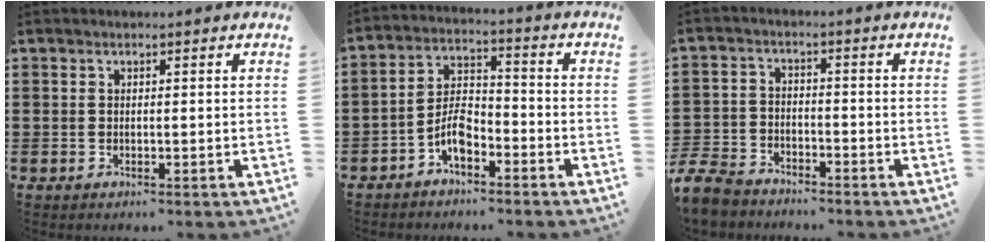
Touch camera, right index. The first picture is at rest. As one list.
[{"total": 5.6, "force": [-3.3, 2.5, 3.8], "torque": [-0.079, 0.008, -0.064]}, {"total": 5.7, "force": [-5.4, 1.5, 1.0], "torque": [-0.050, -0.002, -0.115]}]